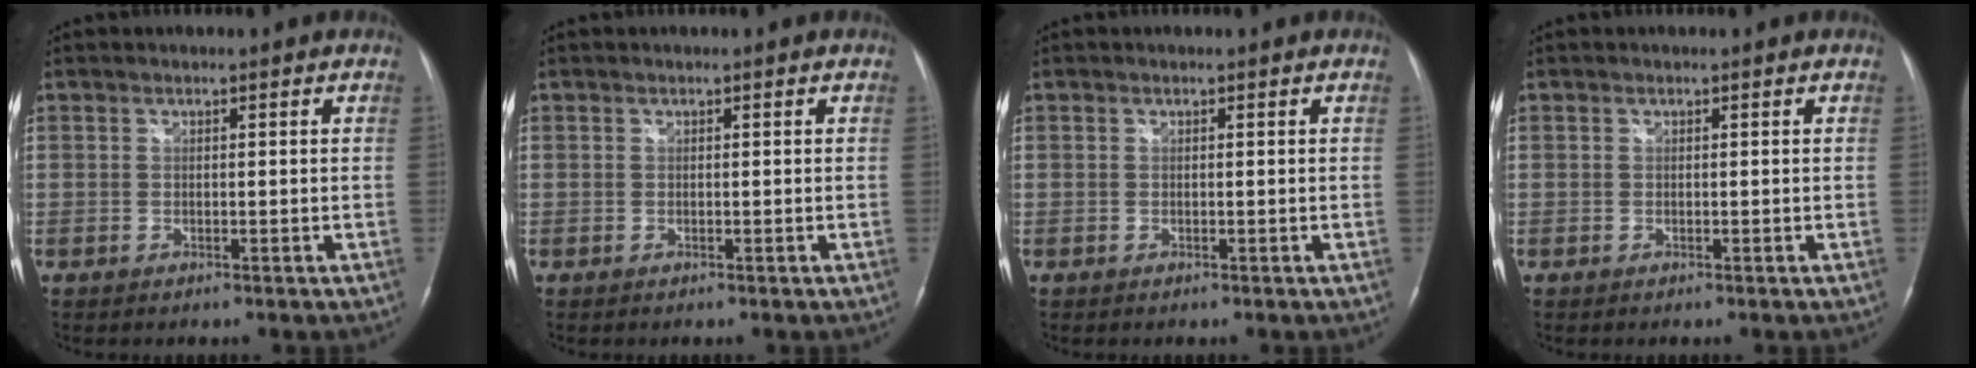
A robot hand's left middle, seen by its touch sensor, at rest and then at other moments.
{"total": 0.0}
{"total": 0.0}
{"total": 0.0}